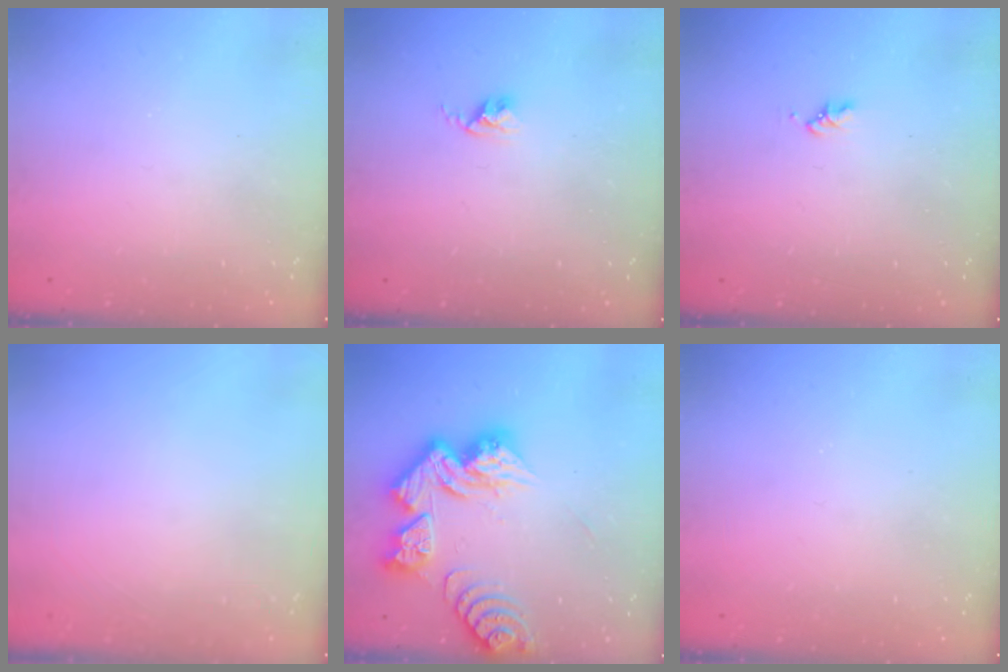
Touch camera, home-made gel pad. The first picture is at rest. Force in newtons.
{"total": 2.4, "press": 2.4, "slide": 0.3}
{"total": 1.6, "press": 1.6, "slide": 0.3}
{"total": 0.0}
{"total": 16.4, "press": 16.4, "slide": 1.5}
{"total": 0.0}